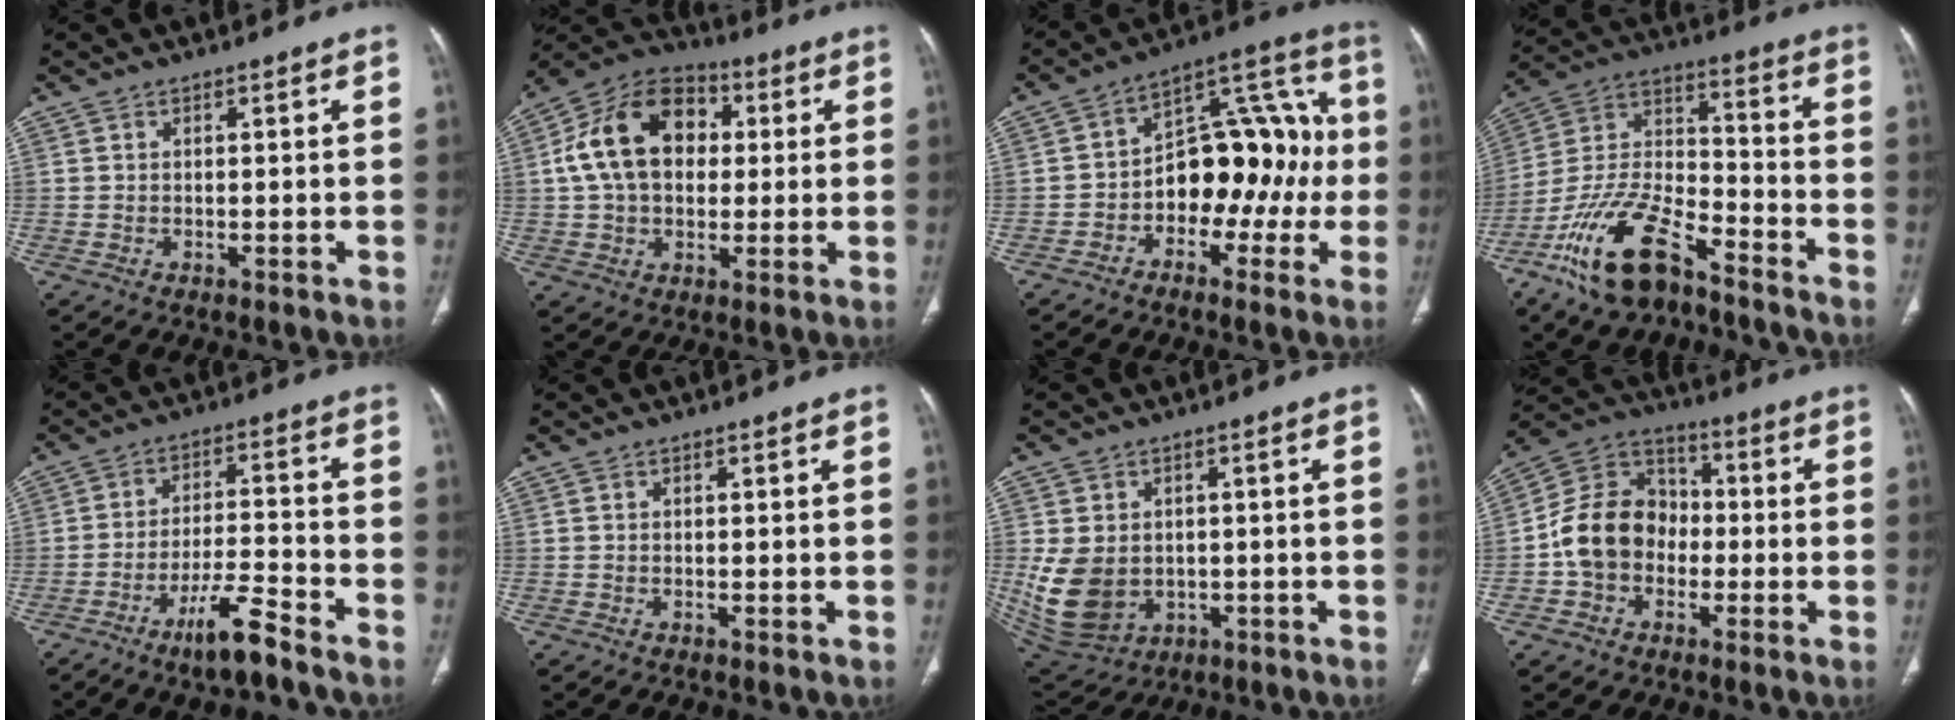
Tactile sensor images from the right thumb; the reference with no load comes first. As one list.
[{"total": 17.0, "force": [2.5, 12.2, 11.6], "torque": [-0.177, 0.025, 0.034]}, {"total": 17.0, "force": [-2.6, 10.9, 12.9], "torque": [-0.134, 0.064, -0.045]}, {"total": 18.1, "force": [-11.8, 7.6, 11.4], "torque": [-0.212, 0.071, -0.219]}, {"total": 8.5, "force": [-6.2, 1.2, 5.7], "torque": [-0.108, 0.041, -0.111]}, {"total": 0.0}, {"total": 12.5, "force": [-0.9, 10.0, 7.3], "torque": [-0.137, -0.003, 0.015]}, {"total": 13.2, "force": [-2.1, 10.7, 7.4], "torque": [-0.116, 0.042, -0.048]}]